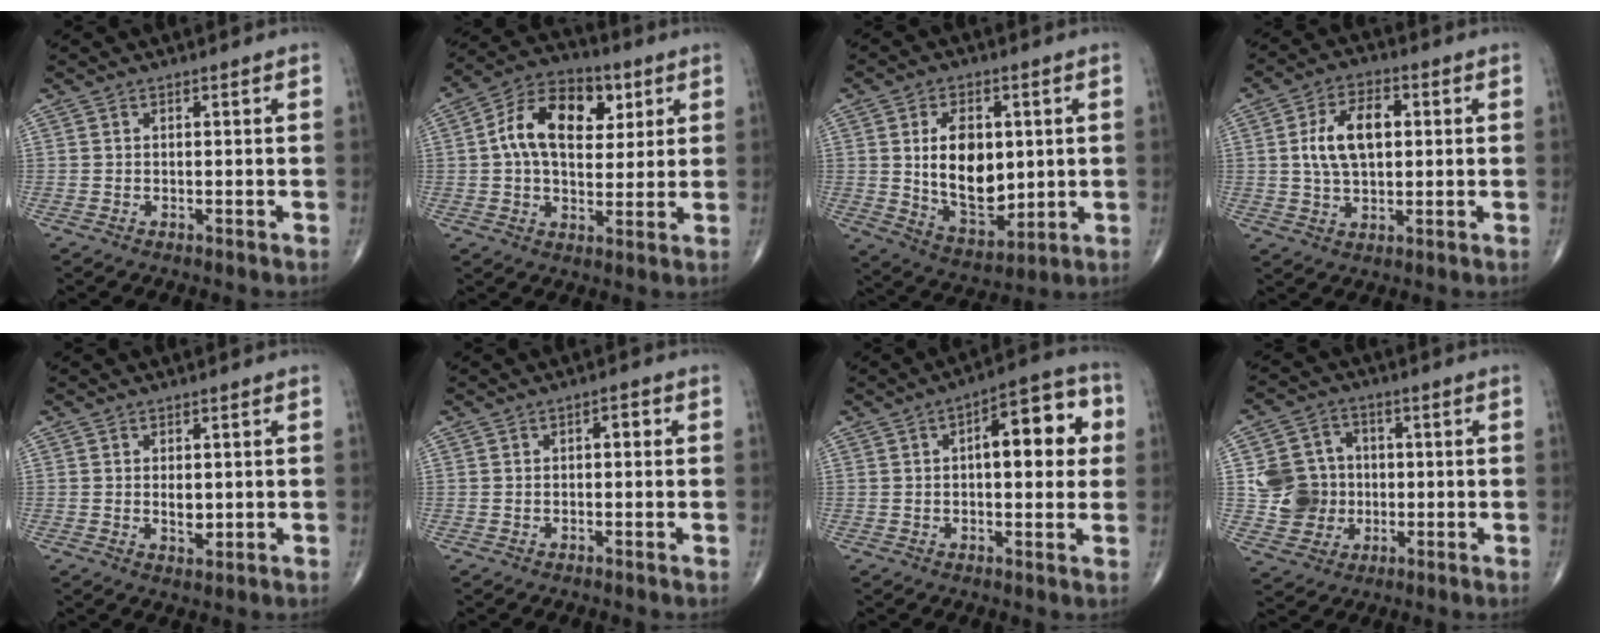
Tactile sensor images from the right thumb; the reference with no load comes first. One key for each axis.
{"total": 15.2, "fx": 4.0, "fy": 9.5, "fz": 11.2, "tx": -0.163, "ty": 0.007, "tz": 0.059}
{"total": 14.2, "fx": 1.6, "fy": 8.7, "fz": 11.1, "tx": -0.150, "ty": -0.019, "tz": 0.040}
{"total": 10.4, "fx": 1.6, "fy": 5.8, "fz": 8.4, "tx": -0.147, "ty": 0.009, "tz": 0.028}
{"total": 3.0, "fx": 0.1, "fy": 1.7, "fz": 2.5, "tx": -0.032, "ty": -0.006, "tz": 0.006}
{"total": 1.6, "fx": 0.2, "fy": 0.9, "fz": 1.4, "tx": -0.012, "ty": 0.008, "tz": -0.003}
{"total": 13.2, "fx": 2.3, "fy": 5.7, "fz": 11.7, "tx": -0.125, "ty": 0.022, "tz": 0.026}
{"total": 10.4, "fx": 0.0, "fy": 9.7, "fz": 3.8, "tx": -0.036, "ty": 0.012, "tz": 0.003}